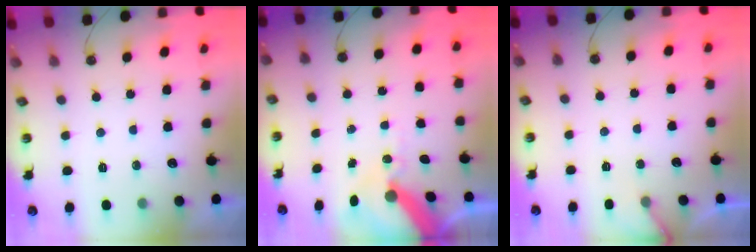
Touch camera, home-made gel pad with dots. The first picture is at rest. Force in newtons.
{"total": 11.5, "press": 11.4, "slide": 1.6}
{"total": 4.5, "press": 4.5, "slide": 0.4}